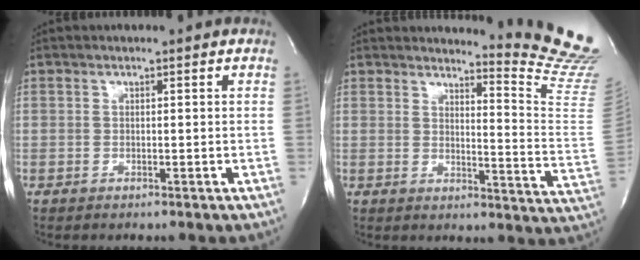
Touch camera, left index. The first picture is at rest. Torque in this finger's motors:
{"motor_torque": [0.10, -0.59, 0.09, 0.03]}